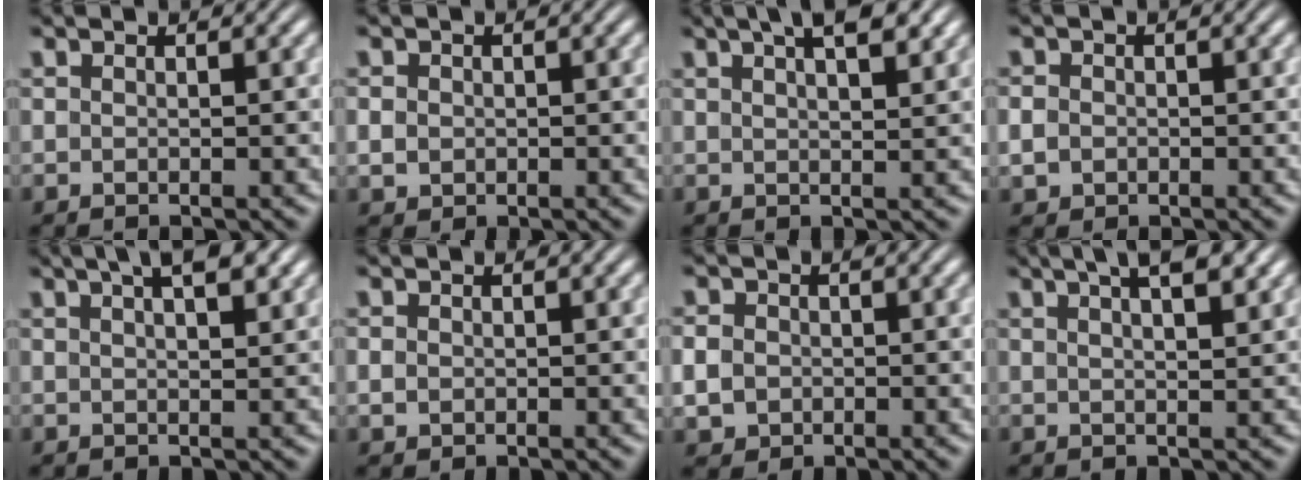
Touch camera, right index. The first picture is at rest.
{"total": 1.6, "force": [-0.1, 1.4, 0.6], "torque": [-0.023, -0.009, 0.003]}
{"total": 5.4, "force": [3.3, 1.7, 4.0], "torque": [-0.052, 0.014, 0.048]}
{"total": 2.4, "force": [-0.4, 2.2, 0.8], "torque": [-0.033, -0.010, -0.004]}
{"total": 5.1, "force": [2.9, 1.7, 3.9], "torque": [-0.048, 0.013, 0.041]}
{"total": 0.9, "force": [-0.1, 0.8, 0.4], "torque": [-0.016, -0.006, 0.003]}
{"total": 3.3, "force": [-0.5, 3.0, 1.2], "torque": [-0.039, -0.013, -0.006]}
{"total": 5.5, "force": [3.3, 1.7, 4.0], "torque": [-0.054, 0.016, 0.047]}